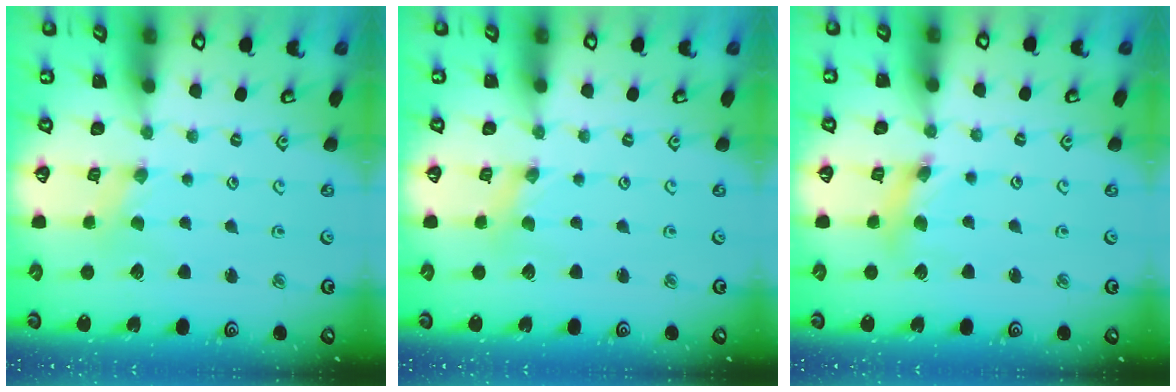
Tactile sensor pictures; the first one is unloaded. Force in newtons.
{"total": 0.0}
{"total": 4.9, "press": 4.9, "slide": 0.5}